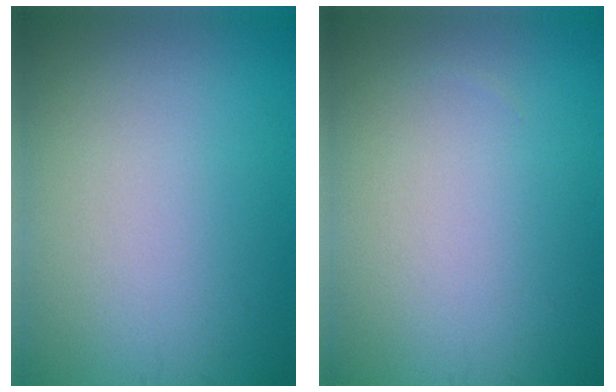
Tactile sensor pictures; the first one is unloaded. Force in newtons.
{"total": 0.0}